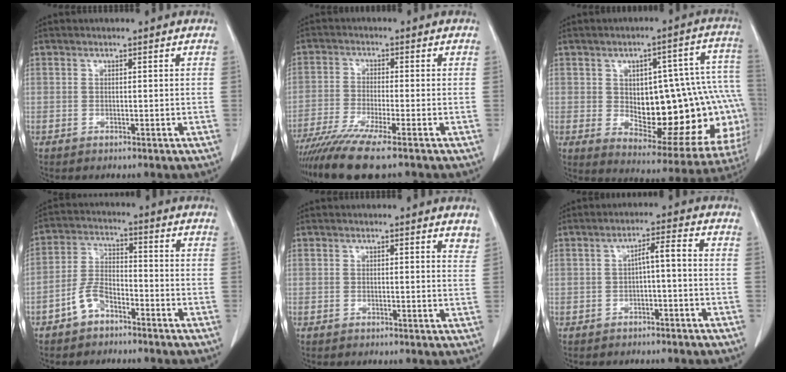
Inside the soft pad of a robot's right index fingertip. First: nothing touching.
{"total": 10.0, "force": [-7.8, -0.5, 6.3], "torque": [-0.104, -0.026, -0.131]}
{"total": 24.4, "force": [-1.6, 10.0, 22.2], "torque": [-0.218, 0.041, 0.011]}
{"total": 5.7, "force": [-3.5, 3.2, 3.2], "torque": [-0.073, 0.013, -0.067]}
{"total": 2.4, "force": [2.2, 0.4, 0.9], "torque": [-0.011, -0.012, 0.011]}
{"total": 3.2, "force": [-0.7, 0.3, 3.1], "torque": [-0.050, 0.015, -0.009]}